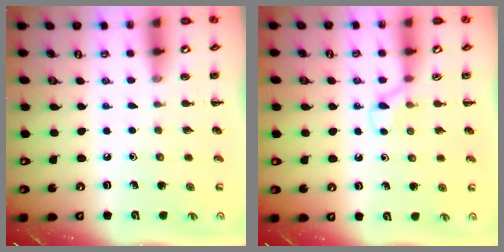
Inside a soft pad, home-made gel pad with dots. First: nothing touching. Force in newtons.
{"total": 3.3, "press": 3.1, "slide": 1.2}